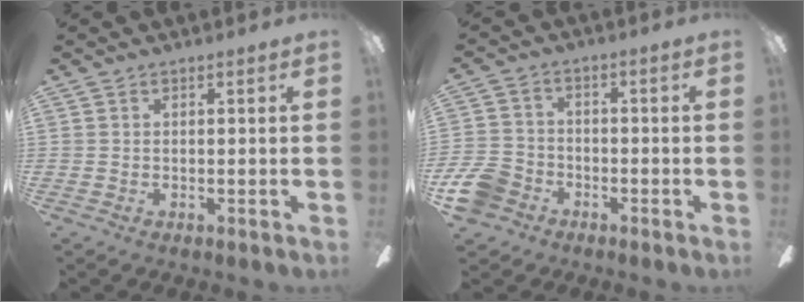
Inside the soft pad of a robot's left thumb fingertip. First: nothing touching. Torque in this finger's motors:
{"motor_torque": [-0.47, 0.66, 0.12, -0.07, 0.01]}